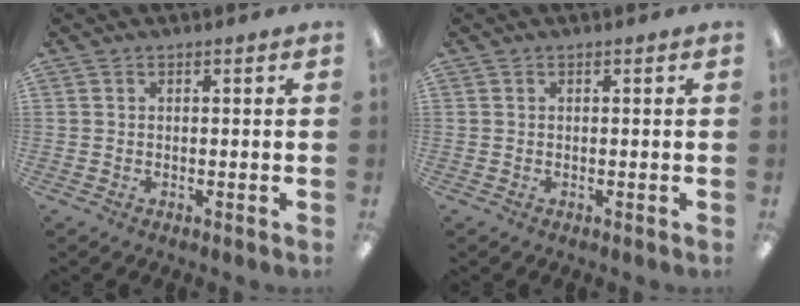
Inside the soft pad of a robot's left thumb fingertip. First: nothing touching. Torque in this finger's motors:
{"motor_torque": [-0.19, 0.19, 0.12, 0.12, 0.00]}